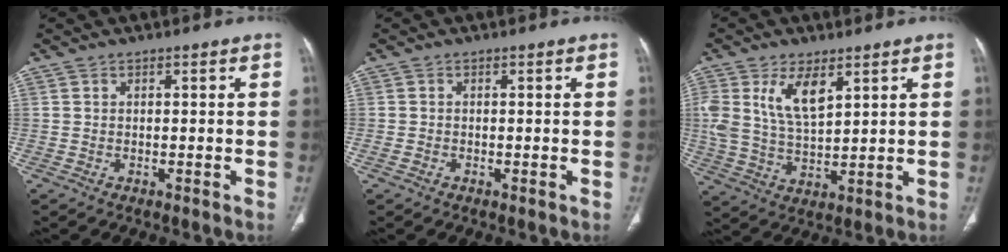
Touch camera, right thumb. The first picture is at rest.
{"total": 1.0, "force": [-0.4, 0.7, 0.6], "torque": [-0.016, 0.001, -0.006]}
{"total": 9.5, "force": [4.4, 4.3, 7.3], "torque": [-0.135, -0.018, 0.093]}